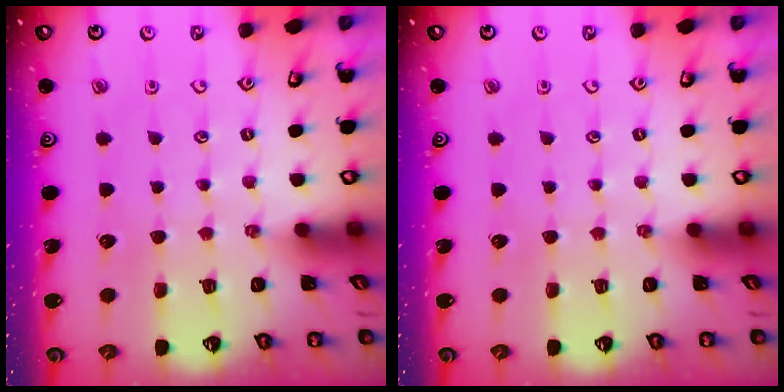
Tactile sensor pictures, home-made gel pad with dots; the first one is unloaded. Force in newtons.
{"total": 0.0}